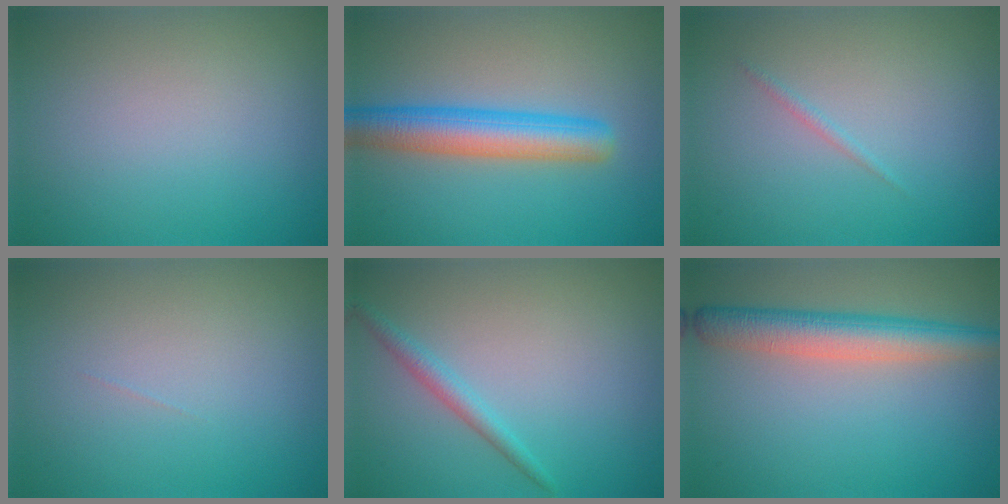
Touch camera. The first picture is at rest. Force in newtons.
{"total": 5.5, "press": 5.5, "slide": 0.1}
{"total": 0.6, "press": 0.6, "slide": 0.1}
{"total": 0.0}
{"total": 1.8, "press": 1.7, "slide": 0.1}
{"total": 5.0, "press": 5.0, "slide": 0.3}